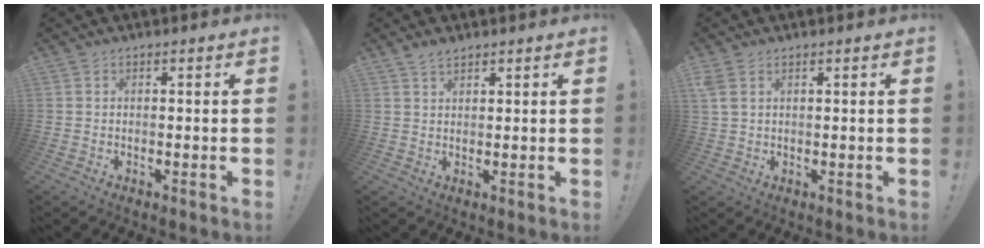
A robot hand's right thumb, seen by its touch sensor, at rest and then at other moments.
{"total": 2.9, "force": [2.4, 1.1, 1.1], "torque": [-0.019, -0.012, 0.044]}
{"total": 3.1, "force": [1.7, 1.6, 2.0], "torque": [-0.037, -0.003, 0.031]}